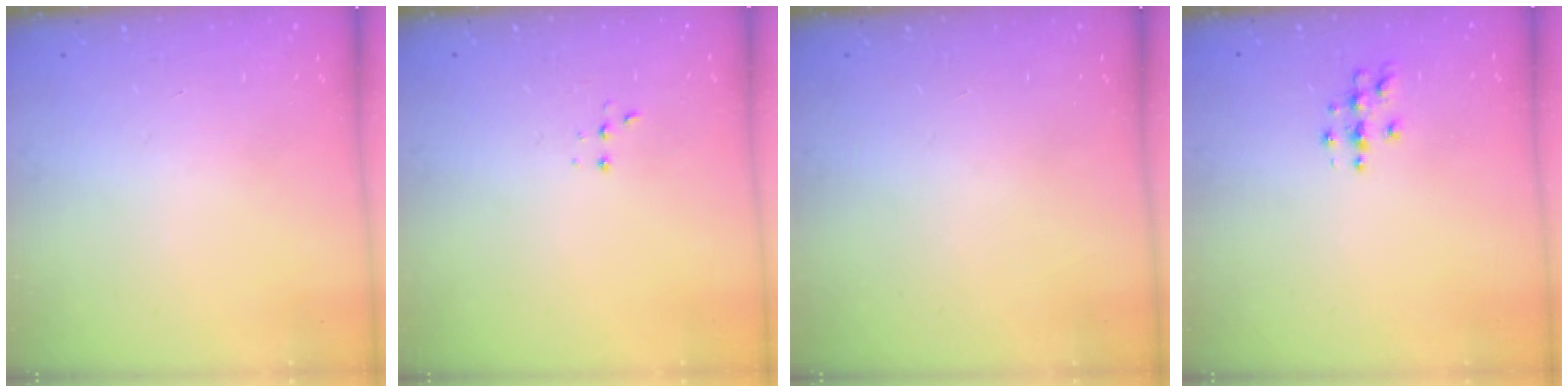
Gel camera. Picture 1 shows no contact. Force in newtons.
{"total": 2.7, "press": 2.7, "slide": 0.5}
{"total": 0.0}
{"total": 4.1, "press": 4.1, "slide": 0.5}